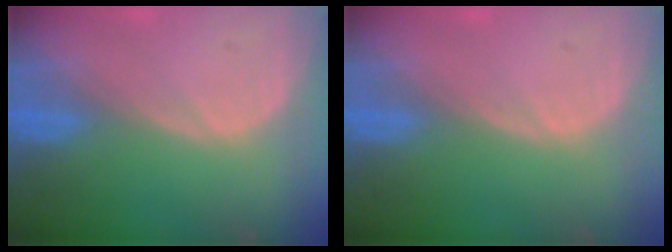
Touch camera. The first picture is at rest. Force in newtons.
{"total": 0.0}